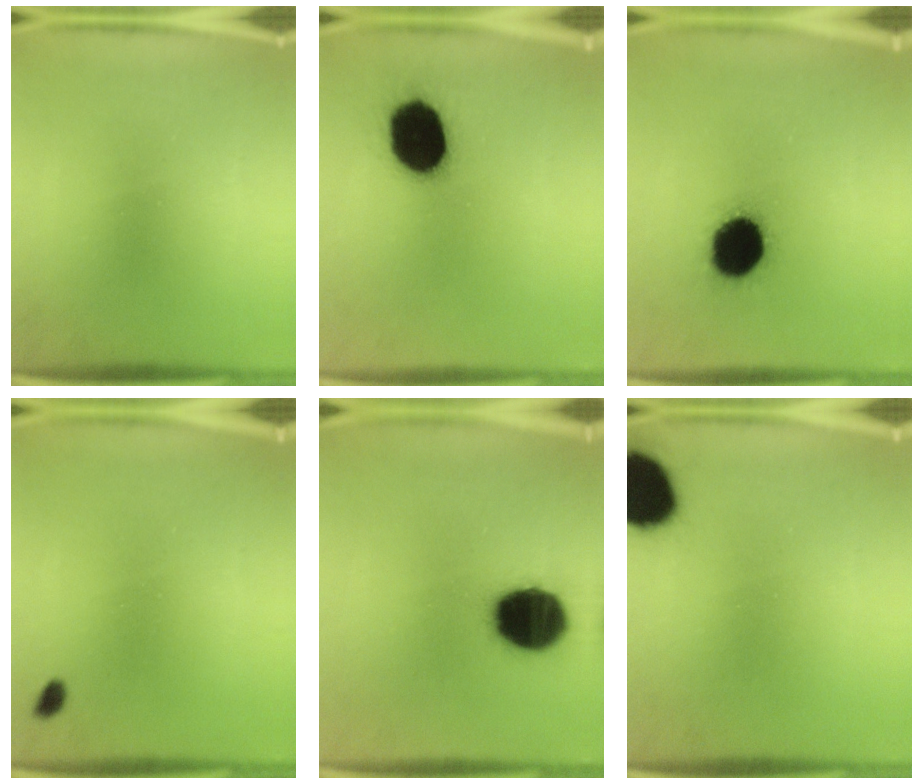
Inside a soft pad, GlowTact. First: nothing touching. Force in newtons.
{"total": 19.4}
{"total": 16.6}
{"total": 1.3}
{"total": 20.1}
{"total": 17.2}